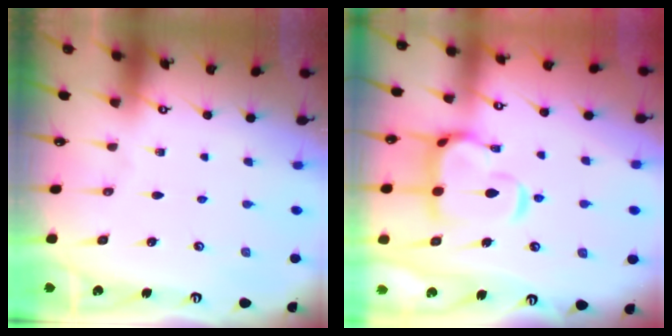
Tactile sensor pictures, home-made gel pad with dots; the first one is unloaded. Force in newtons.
{"total": 7.9, "press": 7.7, "slide": 1.6}